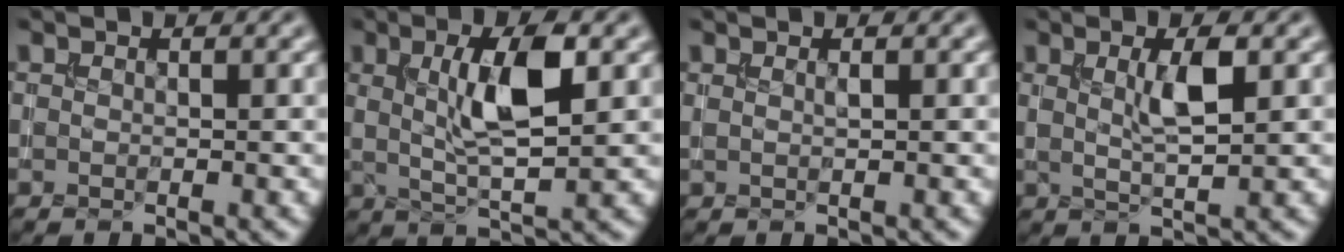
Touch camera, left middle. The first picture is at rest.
{"total": 6.1, "force": [1.4, 1.7, 5.7], "torque": [-0.105, 0.004, 0.024]}
{"total": 0.5, "force": [0.3, 0.1, 0.4], "torque": [-0.010, 0.001, 0.004]}
{"total": 3.2, "force": [0.9, 0.7, 3.0], "torque": [-0.056, -0.001, 0.016]}